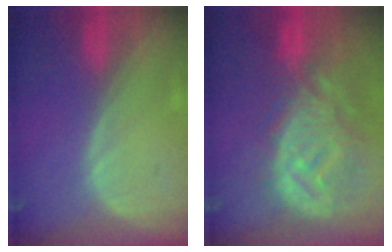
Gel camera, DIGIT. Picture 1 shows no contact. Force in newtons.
{"total": 12.8, "press": 11.3, "slide": 6.0}